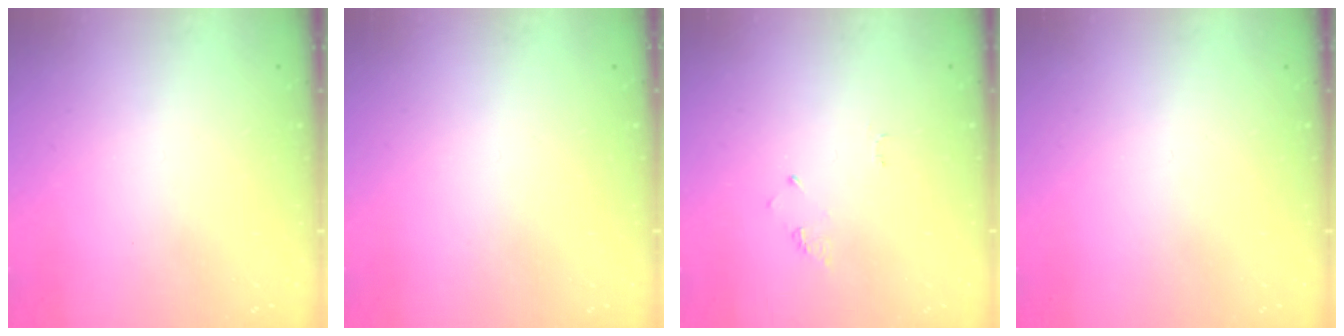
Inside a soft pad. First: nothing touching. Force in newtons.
{"total": 2.8, "press": 2.8, "slide": 0.4}
{"total": 2.6, "press": 2.6, "slide": 0.4}
{"total": 0.0}